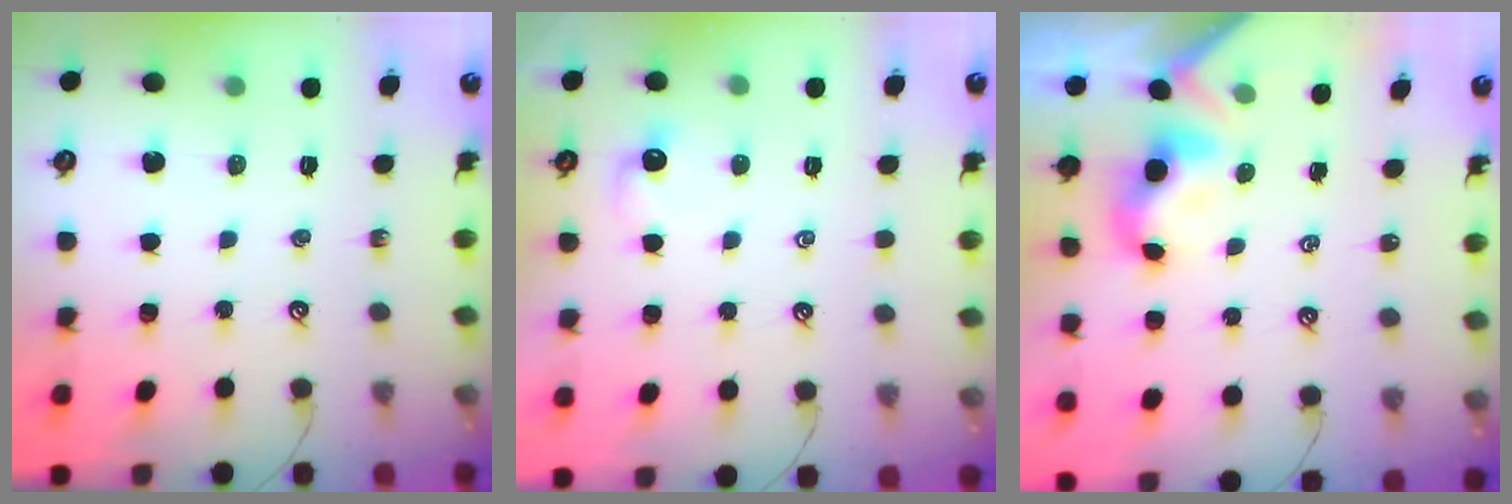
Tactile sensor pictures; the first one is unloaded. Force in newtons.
{"total": 0.9, "press": 0.8, "slide": 0.4}
{"total": 2.3, "press": 2.3, "slide": 0.3}